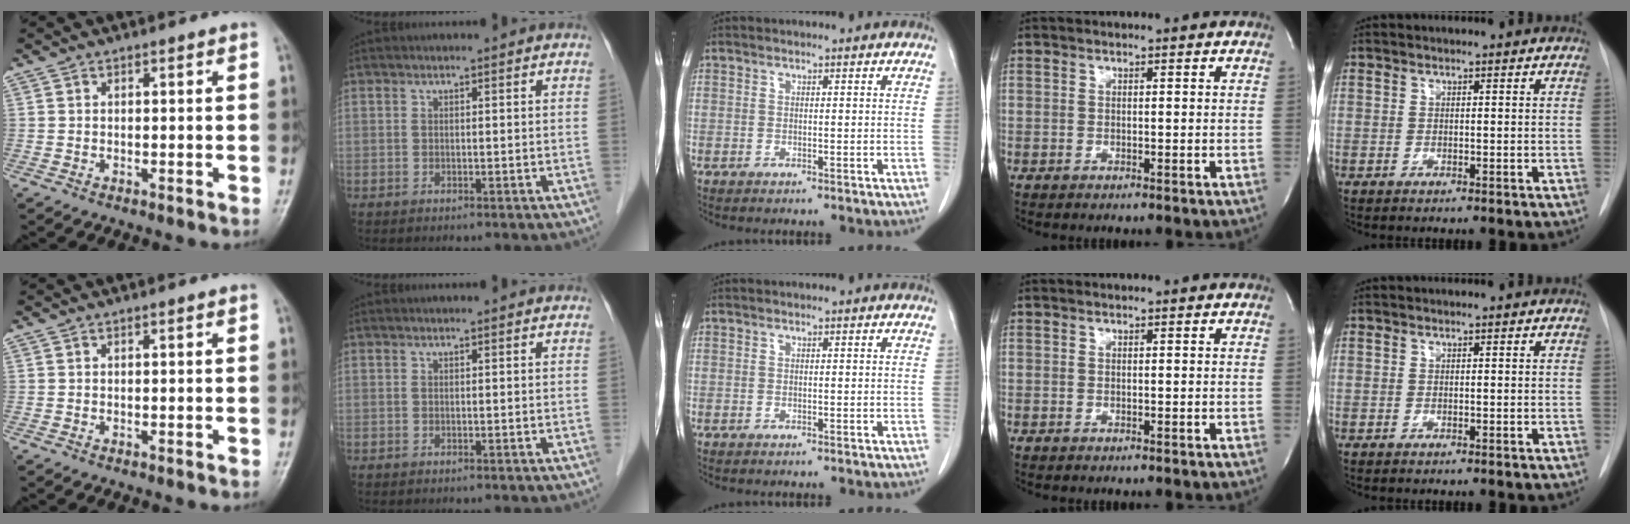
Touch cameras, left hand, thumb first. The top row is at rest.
{"index": {"total": 0.6, "force": [0.6, 0.1, 0.1], "torque": [-0.004, 0.006, 0.005]}}